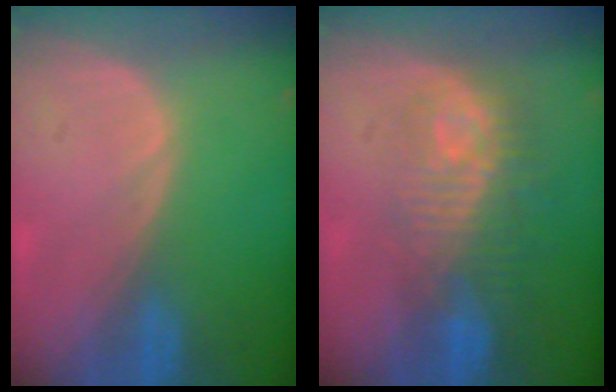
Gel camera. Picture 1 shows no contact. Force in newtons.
{"total": 9.7, "press": 8.7, "slide": 4.3}